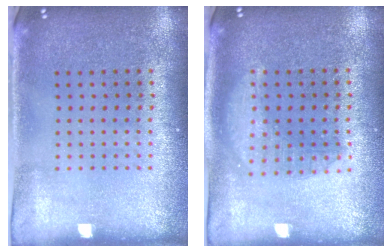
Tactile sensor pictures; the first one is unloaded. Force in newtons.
{"total": 1.3, "press": 1.3, "slide": 0.3}